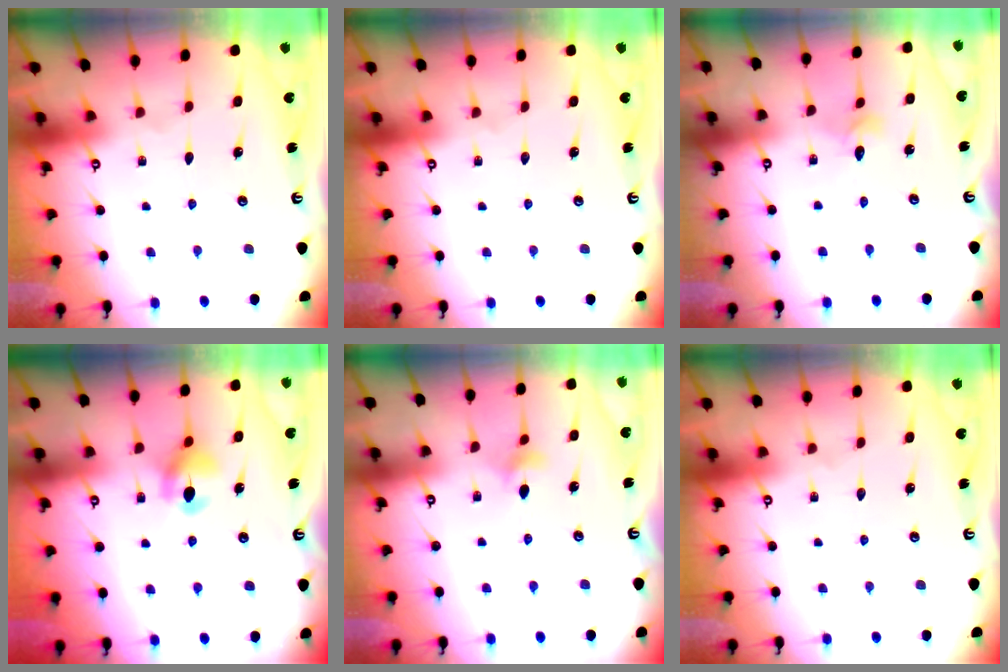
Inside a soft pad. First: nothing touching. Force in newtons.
{"total": 0.0}
{"total": 2.2, "press": 2.2, "slide": 0.2}
{"total": 6.4, "press": 6.4, "slide": 0.7}
{"total": 4.2, "press": 4.1, "slide": 0.9}
{"total": 0.0}